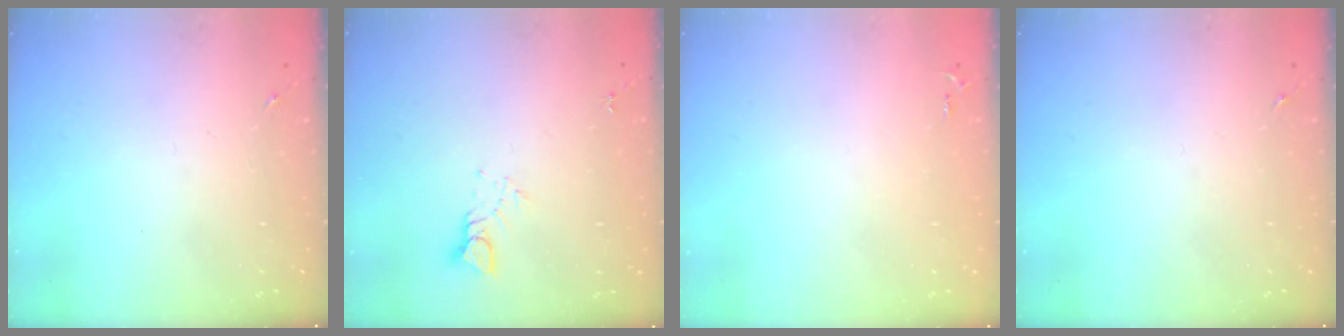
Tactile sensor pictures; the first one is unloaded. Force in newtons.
{"total": 3.8, "press": 3.8, "slide": 0.3}
{"total": 2.5, "press": 2.5, "slide": 0.3}
{"total": 0.0}